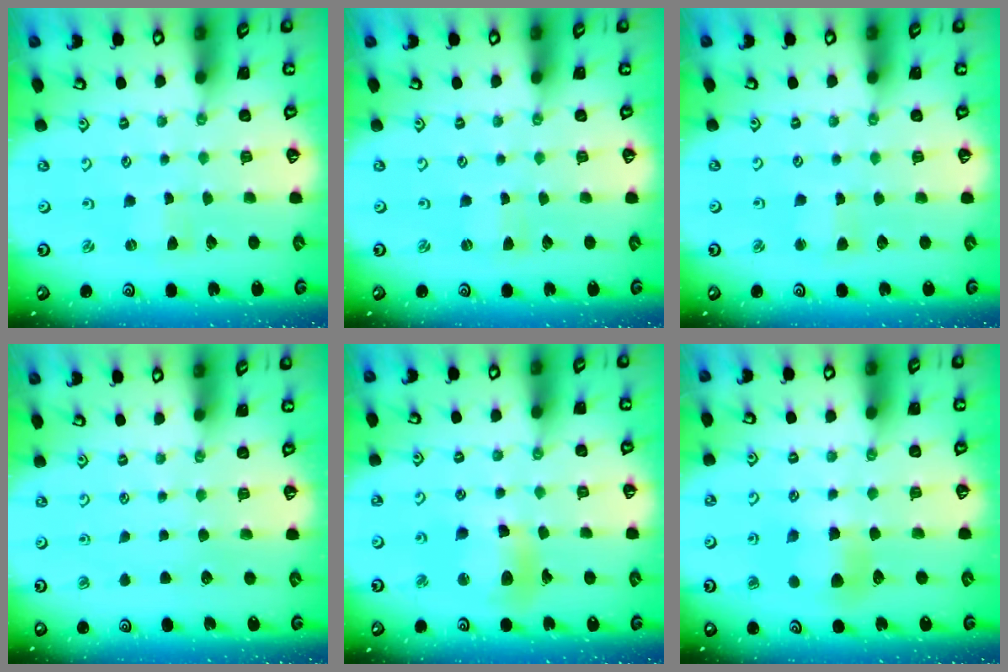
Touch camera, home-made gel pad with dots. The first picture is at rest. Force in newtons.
{"total": 0.0}
{"total": 3.0, "press": 2.9, "slide": 0.6}
{"total": 0.0}
{"total": 11.8, "press": 11.5, "slide": 2.5}
{"total": 6.1, "press": 6.1, "slide": 0.4}